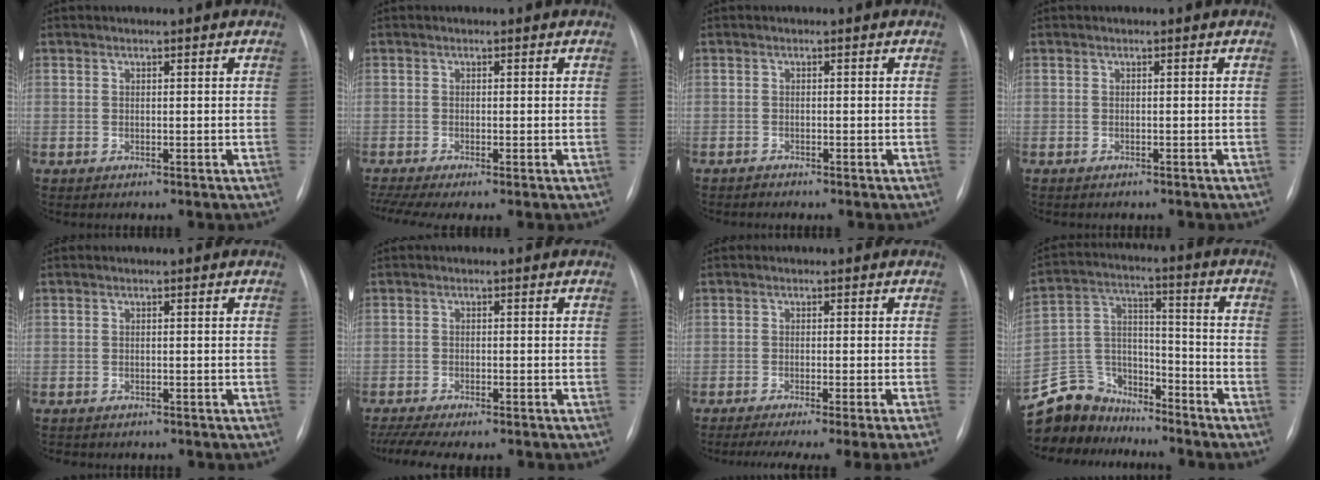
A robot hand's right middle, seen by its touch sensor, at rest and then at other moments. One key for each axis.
{"total": 4.8, "fx": -3.2, "fy": 0.9, "fz": 3.4, "tx": -0.073, "ty": -0.008, "tz": -0.057}
{"total": 0.6, "fx": -0.6, "fy": 0.1, "fz": -0.1, "tx": -0.008, "ty": -0.004, "tz": -0.011}
{"total": 1.3, "fx": -1.1, "fy": 0.5, "fz": 0.3, "tx": -0.015, "ty": -0.003, "tz": -0.012}
{"total": 3.4, "fx": -2.8, "fy": 1.5, "fz": 1.0, "tx": -0.019, "ty": -0.004, "tz": -0.029}
{"total": 11.1, "fx": -9.3, "fy": 2.7, "fz": 5.4, "tx": -0.099, "ty": -0.004, "tz": -0.131}
{"total": 12.1, "fx": -10.2, "fy": -1.8, "fz": 6.2, "tx": -0.076, "ty": -0.034, "tz": -0.142}
{"total": 13.3, "fx": -11.9, "fy": 5.8, "fz": 1.4, "tx": -0.040, "ty": 0.051, "tz": -0.216}